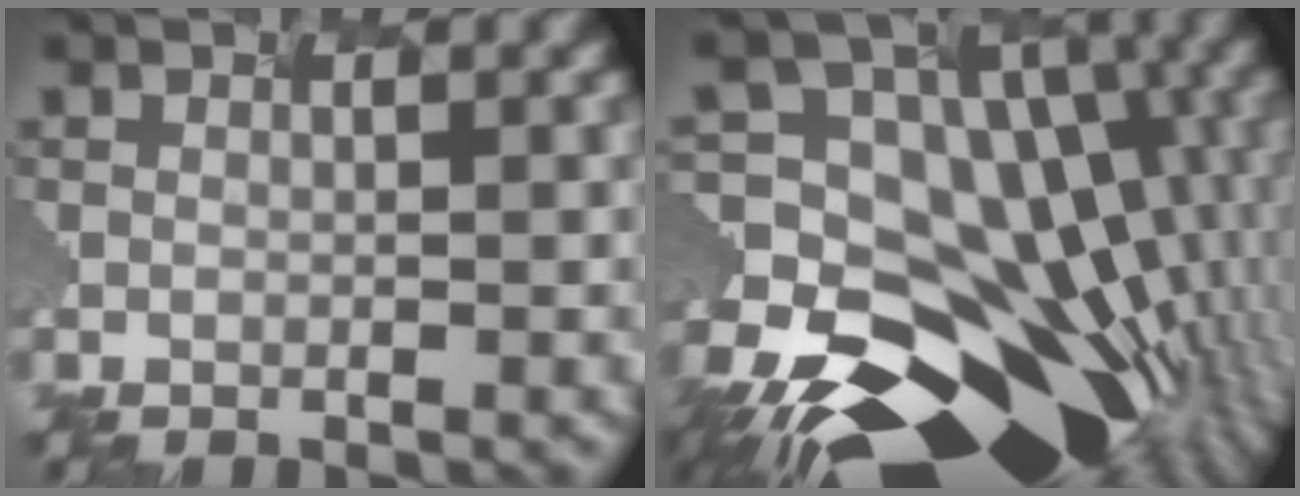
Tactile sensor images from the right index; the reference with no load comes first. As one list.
[{"total": 18.0, "force": [-8.6, 11.3, 11.1], "torque": [-0.203, 0.015, -0.123]}]